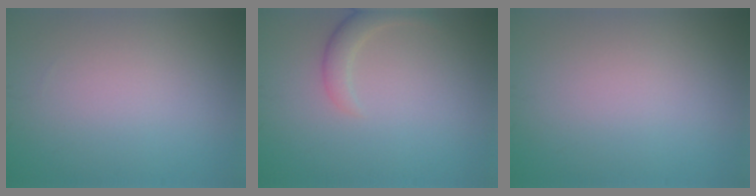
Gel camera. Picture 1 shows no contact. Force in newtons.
{"total": 2.2, "press": 2.2, "slide": 0.2}
{"total": 0.0}